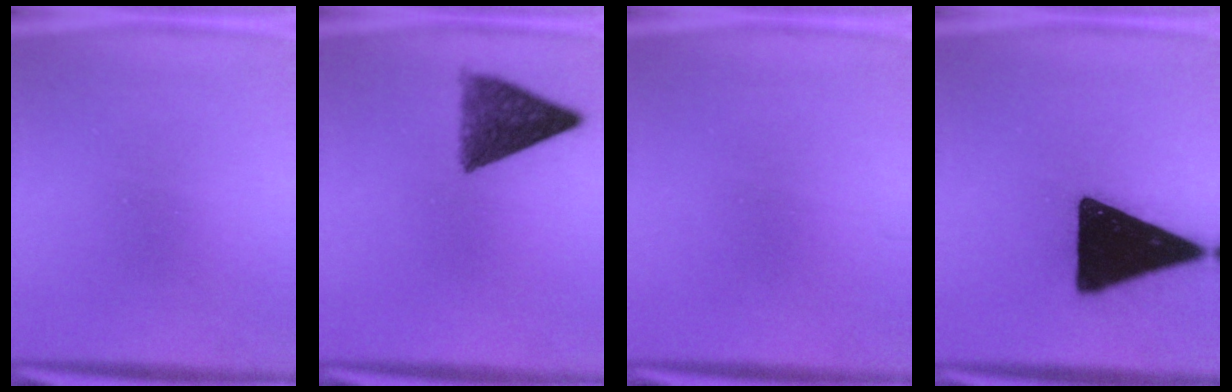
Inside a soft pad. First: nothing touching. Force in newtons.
{"total": 8.6}
{"total": 1.1}
{"total": 22.2}